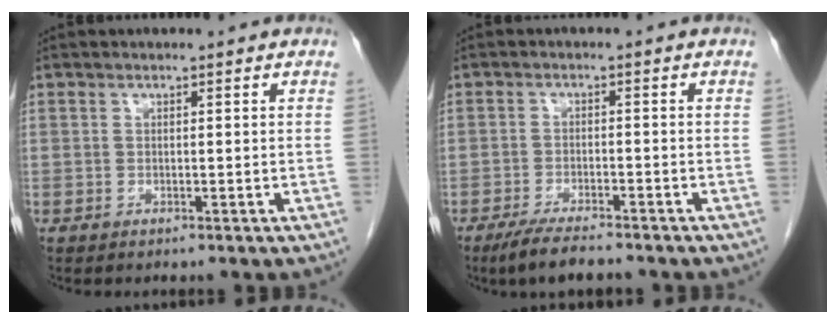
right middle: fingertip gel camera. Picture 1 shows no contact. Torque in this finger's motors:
{"motor_torque": [0.90, -0.59, 0.22, 0.06]}